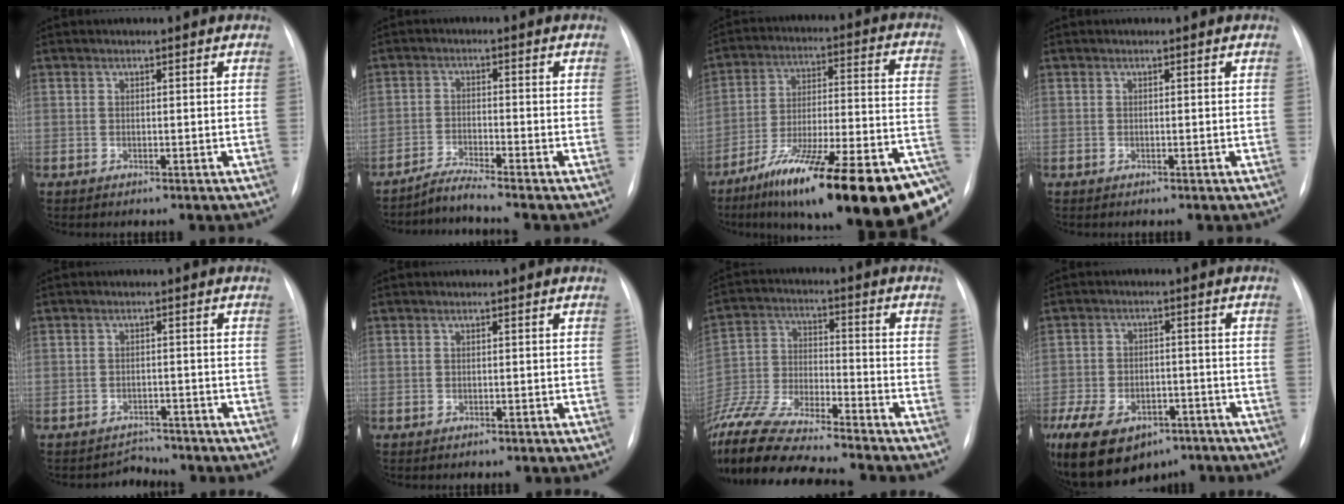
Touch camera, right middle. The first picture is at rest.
{"total": 3.3, "force": [-2.9, -1.5, 0.2], "torque": [-0.015, -0.021, -0.060]}
{"total": 28.7, "force": [-18.5, 4.4, 21.5], "torque": [-0.233, 0.000, -0.288]}
{"total": 0.0}
{"total": 2.6, "force": [-2.2, 1.1, -1.0], "torque": [0.012, 0.008, -0.031]}
{"total": 0.0}
{"total": 16.3, "force": [-14.5, 1.1, 7.3], "torque": [-0.152, -0.016, -0.262]}
{"total": 21.1, "force": [-12.6, 13.0, 10.7], "torque": [-0.285, -0.012, -0.182]}